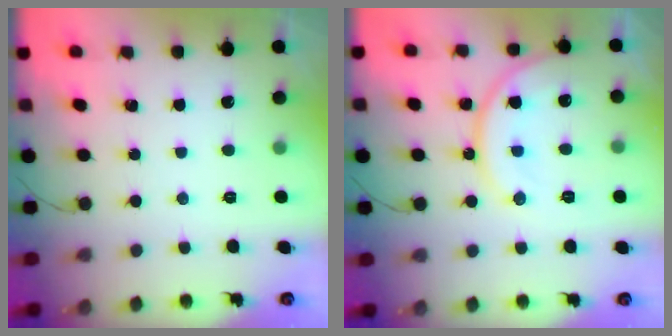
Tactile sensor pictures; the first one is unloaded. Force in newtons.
{"total": 15.9, "press": 15.5, "slide": 3.6}